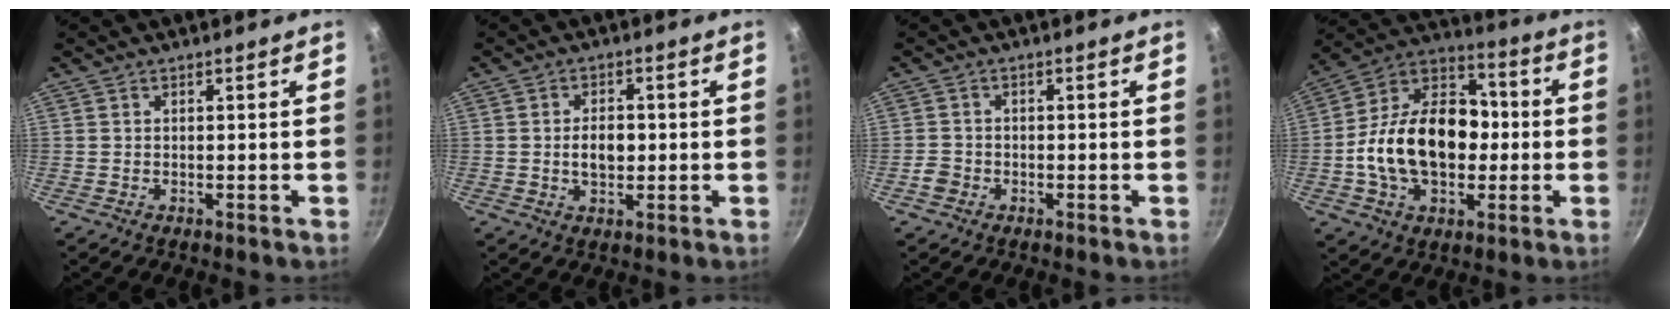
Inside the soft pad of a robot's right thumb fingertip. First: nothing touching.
{"total": 5.1, "force": [-0.1, 3.2, 4.0], "torque": [-0.051, 0.005, -0.005]}
{"total": 2.4, "force": [-1.3, 1.9, 0.8], "torque": [-0.012, 0.017, -0.024]}
{"total": 21.6, "force": [-1.9, 14.8, 15.6], "torque": [-0.234, 0.046, -0.045]}